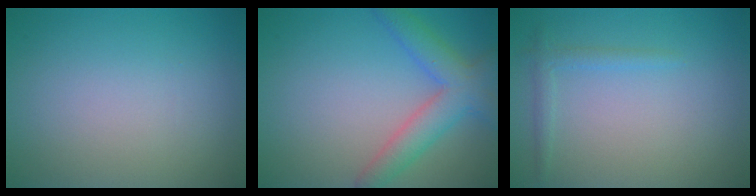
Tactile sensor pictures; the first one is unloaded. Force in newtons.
{"total": 4.6, "press": 4.6, "slide": 0.1}
{"total": 1.3, "press": 1.3, "slide": 0.1}